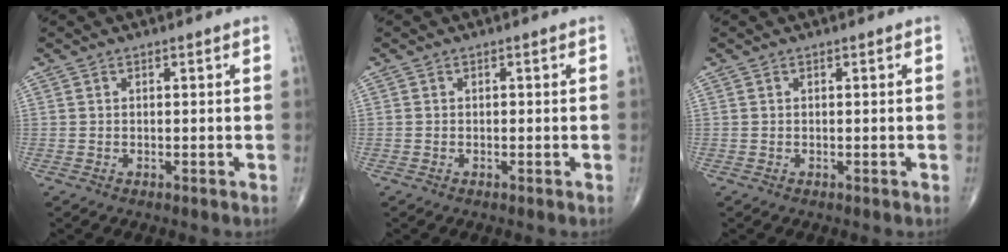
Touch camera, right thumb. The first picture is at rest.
{"total": 0.0}
{"total": 0.0}